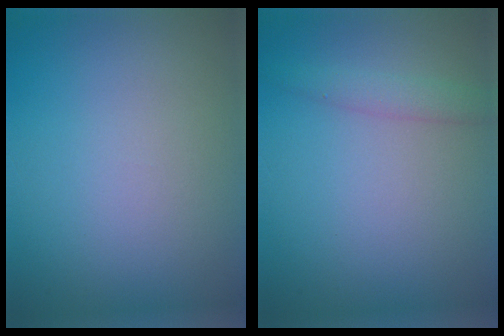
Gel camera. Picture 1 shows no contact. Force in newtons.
{"total": 1.7, "press": 1.7, "slide": 0.0}